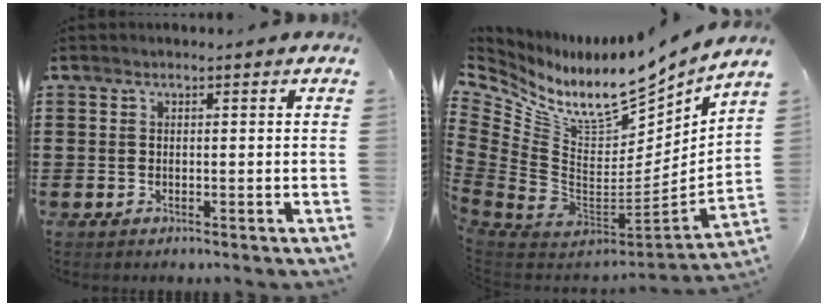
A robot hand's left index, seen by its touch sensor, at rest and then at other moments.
{"total": 10.2, "force": [7.2, 3.8, 6.1], "torque": [-0.127, -0.071, 0.119]}